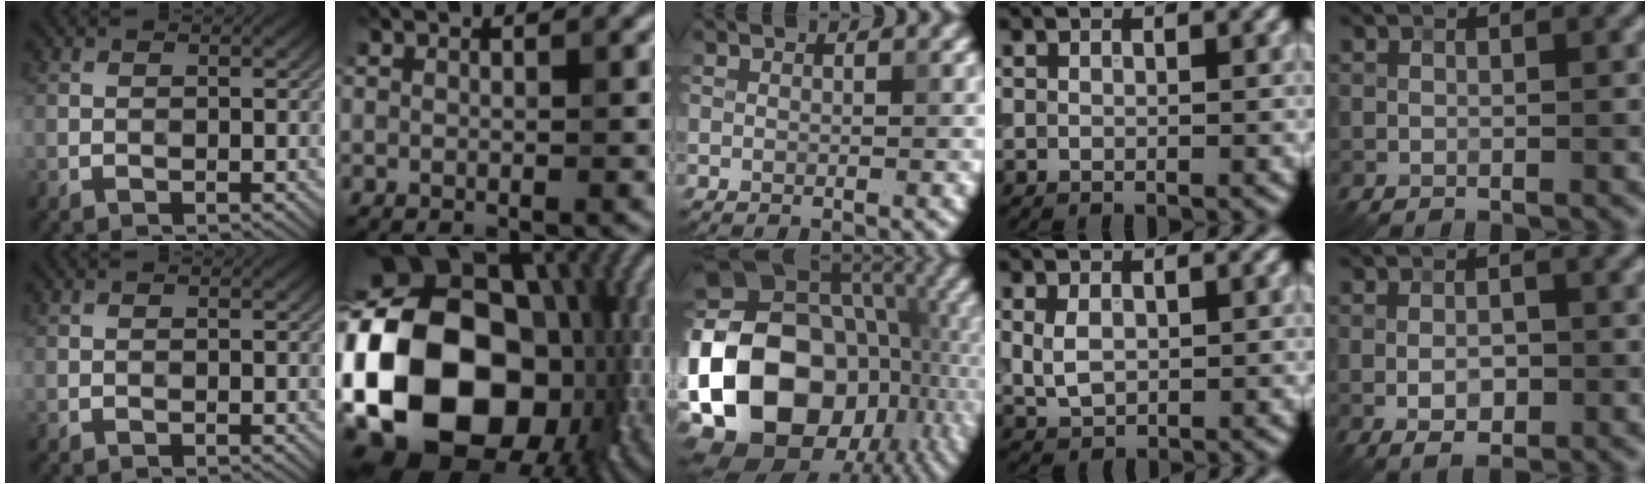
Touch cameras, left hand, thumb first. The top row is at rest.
{"index": {"total": 22.7, "force": [-2.1, 17.6, 14.2], "torque": [-0.289, -0.026, -0.039]}, "middle": {"total": 20.6, "force": [-5.3, 15.5, 12.4], "torque": [-0.256, 0.001, -0.085]}, "ring": {"total": 2.2, "force": [0.4, 1.5, 1.6], "torque": [-0.038, -0.002, 0.014]}, "little": {"total": 2.7, "force": [-0.6, 1.4, 2.2], "torque": [-0.040, 0.000, -0.009]}}